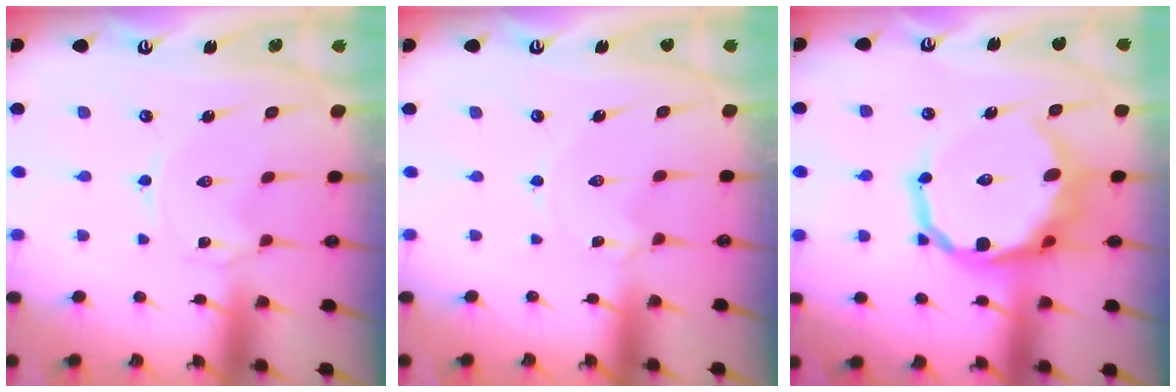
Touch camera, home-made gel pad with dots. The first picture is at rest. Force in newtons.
{"total": 0.8, "press": 0.8, "slide": 0.1}
{"total": 14.2, "press": 13.4, "slide": 4.6}